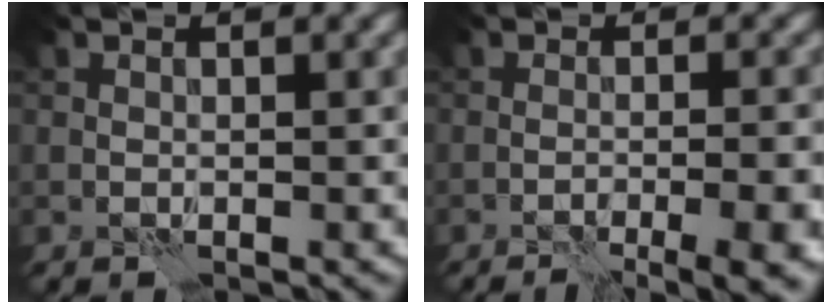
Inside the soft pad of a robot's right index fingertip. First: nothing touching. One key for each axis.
{"total": 7.6, "fx": -2.6, "fy": 2.6, "fz": 6.7, "tx": -0.043, "ty": 0.003, "tz": -0.022}